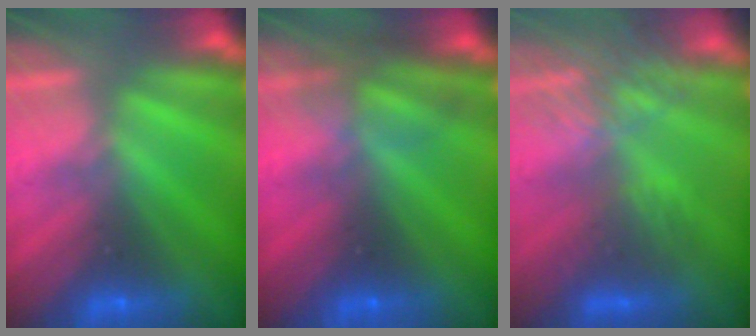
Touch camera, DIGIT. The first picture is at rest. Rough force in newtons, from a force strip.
{"total": 2.6}
{"total": 4.9}